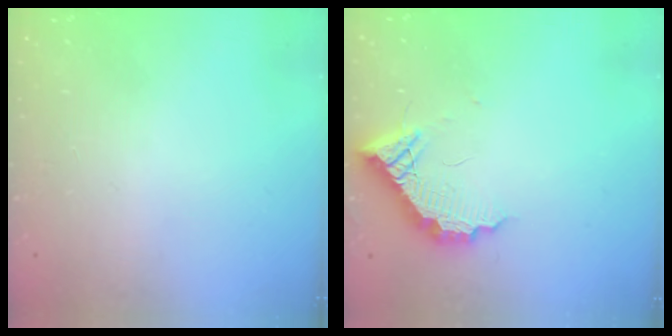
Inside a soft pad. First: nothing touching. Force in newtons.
{"total": 11.2, "press": 11.2, "slide": 0.6}